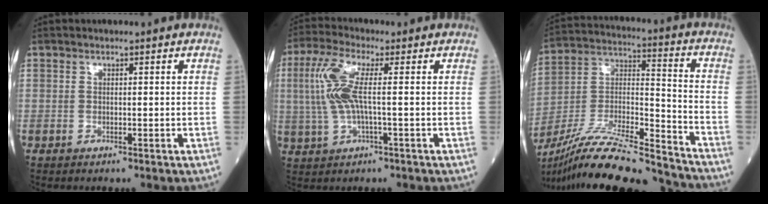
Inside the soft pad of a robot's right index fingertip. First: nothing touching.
{"total": 7.6, "force": [0.6, 1.6, 7.4], "torque": [-0.179, 0.014, 0.010]}
{"total": 25.0, "force": [-22.2, 1.7, 11.4], "torque": [-0.218, -0.020, -0.374]}